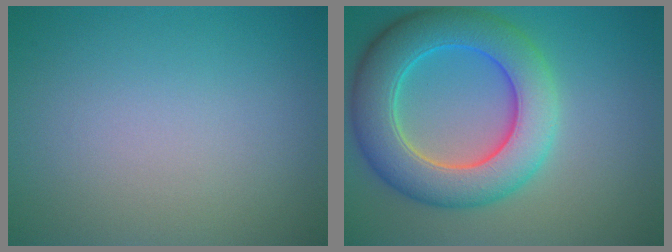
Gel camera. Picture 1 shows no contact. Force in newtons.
{"total": 8.6, "press": 8.6, "slide": 0.3}